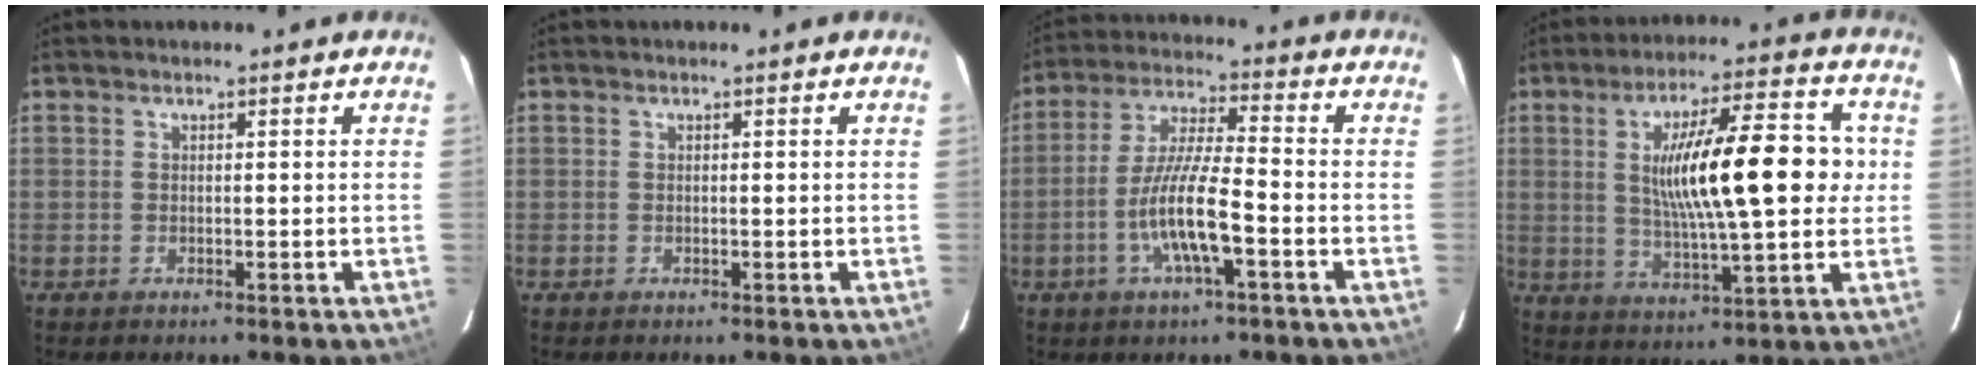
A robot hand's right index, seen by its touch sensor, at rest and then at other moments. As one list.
[{"total": 0.0}, {"total": 11.0, "force": [-4.2, 1.5, 10.0], "torque": [-0.202, -0.003, -0.079]}, {"total": 16.9, "force": [1.9, 3.7, 16.4], "torque": [-0.272, 0.010, 0.033]}]